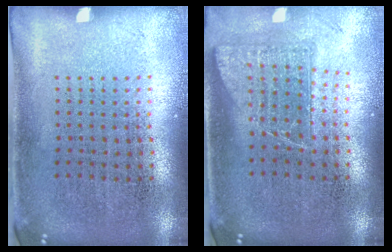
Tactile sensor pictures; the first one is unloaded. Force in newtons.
{"total": 1.1, "press": 0.9, "slide": 0.6}